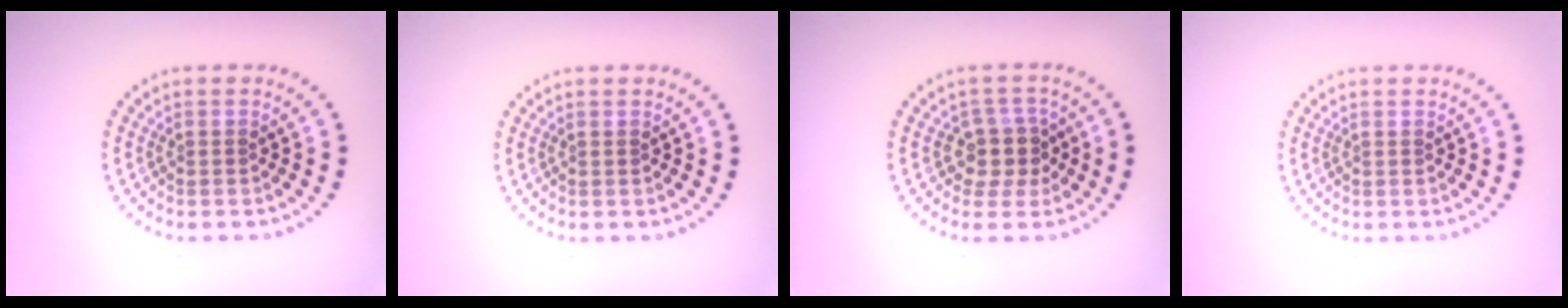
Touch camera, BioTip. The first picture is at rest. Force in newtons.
{"total": 0.0}
{"total": 3.0, "press": 2.5, "slide": 1.5}
{"total": 0.0}